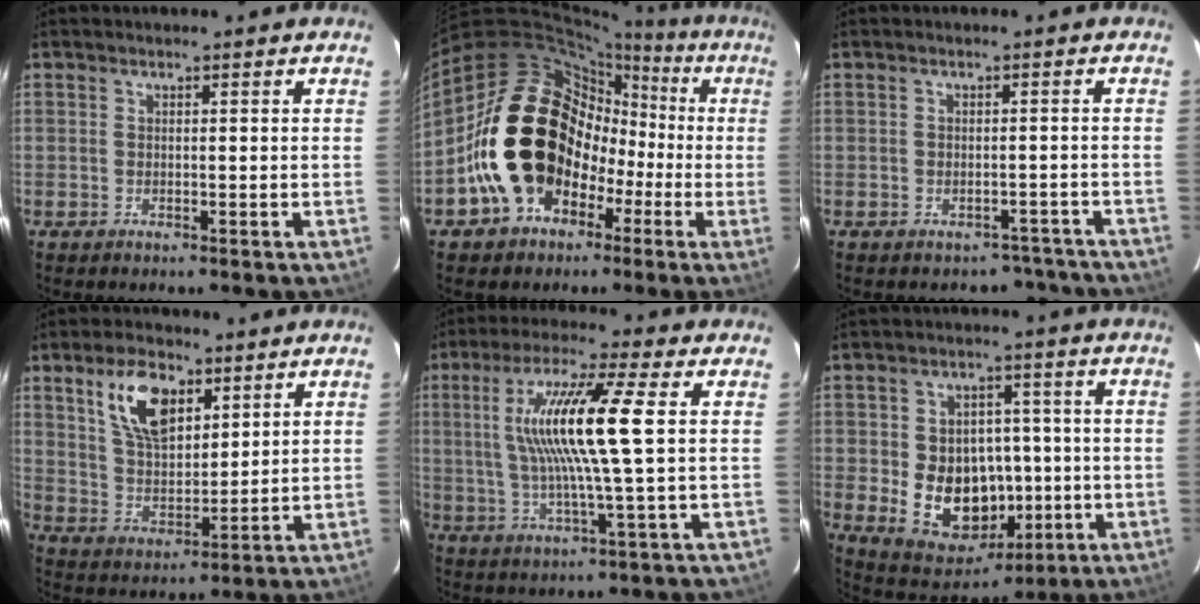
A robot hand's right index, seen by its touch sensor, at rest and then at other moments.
{"total": 20.7, "force": [-3.7, 17.0, 11.2], "torque": [-0.243, 0.049, -0.033]}
{"total": 5.8, "force": [-4.7, 3.3, 0.2], "torque": [0.012, 0.035, -0.042]}
{"total": 11.7, "force": [5.9, 6.0, 8.2], "torque": [-0.147, 0.013, 0.118]}
{"total": 14.8, "force": [2.2, 0.5, 14.6], "torque": [-0.276, 0.006, 0.042]}
{"total": 14.4, "force": [-2.3, 11.5, 8.4], "torque": [-0.180, 0.009, -0.010]}